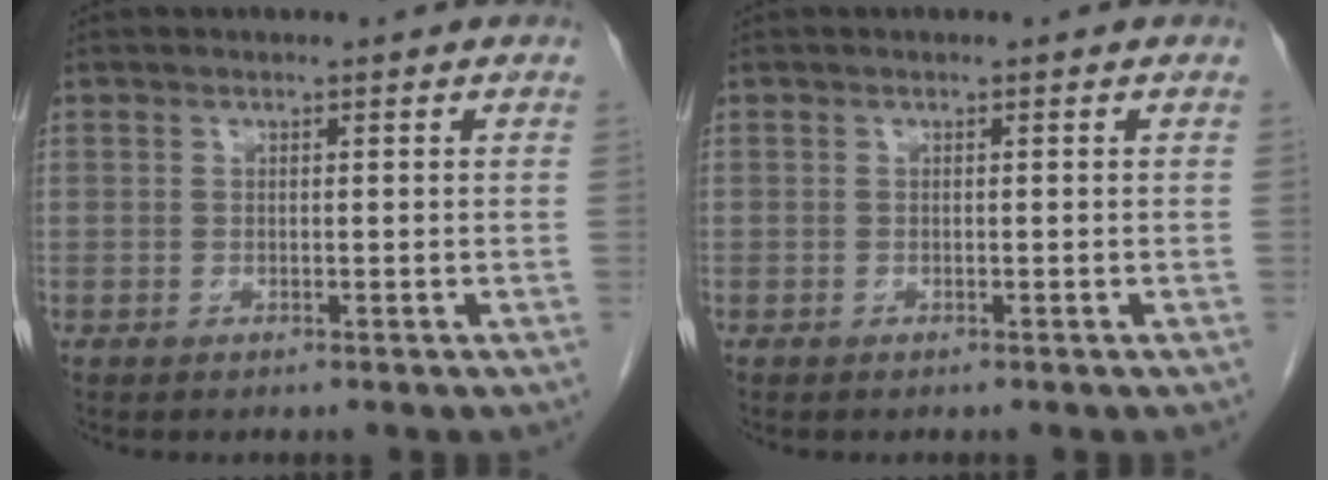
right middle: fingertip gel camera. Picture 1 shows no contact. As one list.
[{"total": 0.0}]